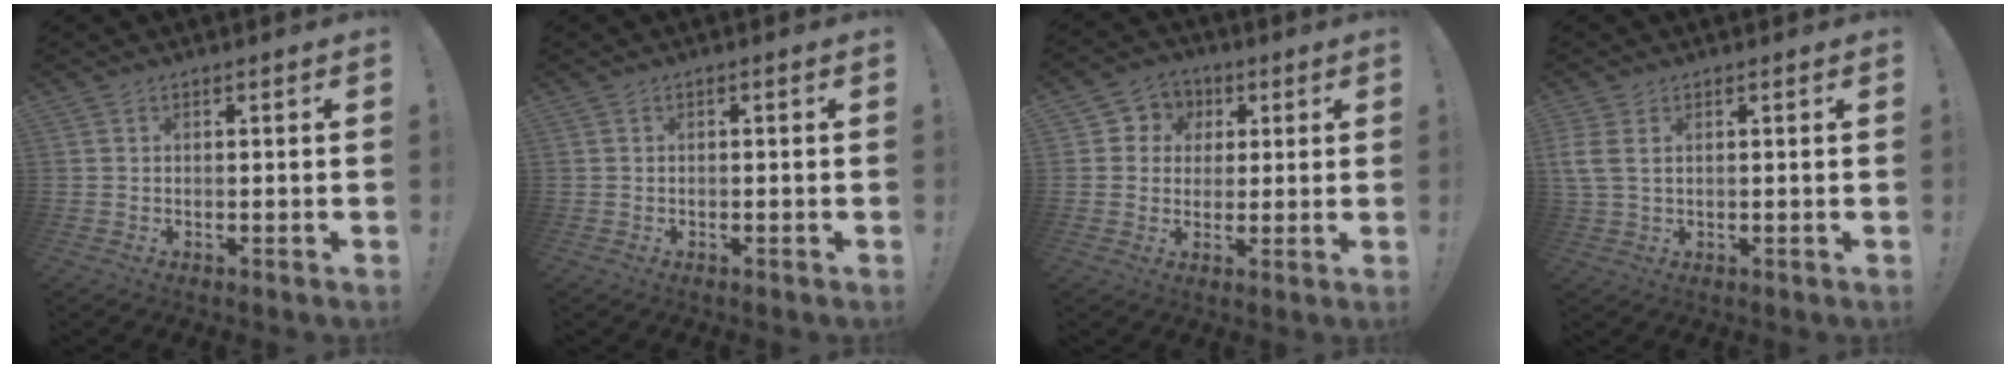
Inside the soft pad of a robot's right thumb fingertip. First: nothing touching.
{"total": 0.0}
{"total": 6.8, "force": [0.5, 6.7, 1.4], "torque": [-0.020, 0.005, 0.016]}
{"total": 4.4, "force": [1.5, 2.5, 3.3], "torque": [-0.082, 0.000, 0.031]}